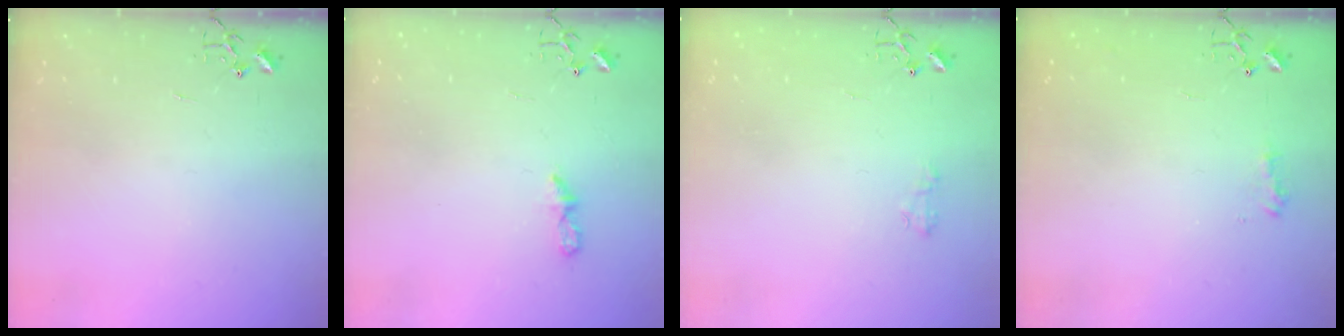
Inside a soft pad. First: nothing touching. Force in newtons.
{"total": 5.5, "press": 5.5, "slide": 0.5}
{"total": 5.2, "press": 5.2, "slide": 0.7}
{"total": 7.8, "press": 7.8, "slide": 0.3}